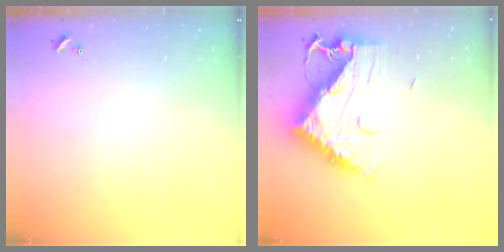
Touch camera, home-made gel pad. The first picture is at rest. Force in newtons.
{"total": 15.7, "press": 15.6, "slide": 1.5}